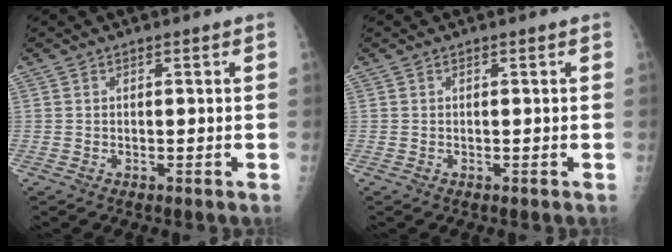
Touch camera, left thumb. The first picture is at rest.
{"total": 0.0}